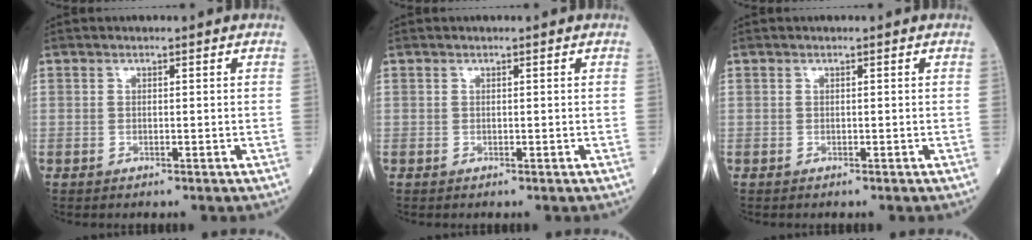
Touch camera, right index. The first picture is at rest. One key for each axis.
{"total": 0.0}
{"total": 0.0}